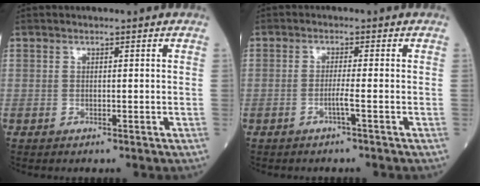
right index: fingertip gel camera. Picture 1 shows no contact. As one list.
[{"total": 1.9, "force": [-0.9, -0.5, 1.6], "torque": [-0.031, -0.001, -0.021]}]